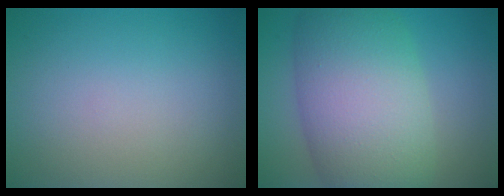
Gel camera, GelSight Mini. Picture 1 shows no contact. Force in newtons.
{"total": 11.5, "press": 11.5, "slide": 0.4}